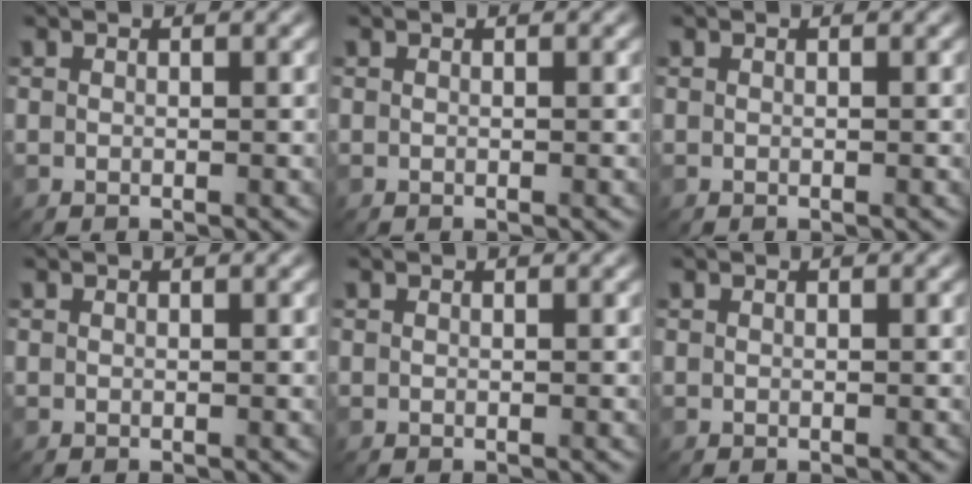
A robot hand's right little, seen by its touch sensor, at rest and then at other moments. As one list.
[{"total": 0.0}, {"total": 0.0}, {"total": 0.0}, {"total": 0.0}, {"total": 0.0}]